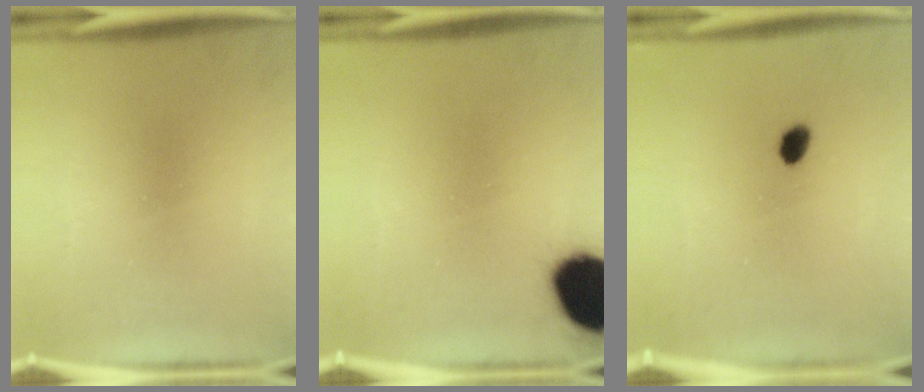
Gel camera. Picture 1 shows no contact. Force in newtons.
{"total": 17.8}
{"total": 2.5}